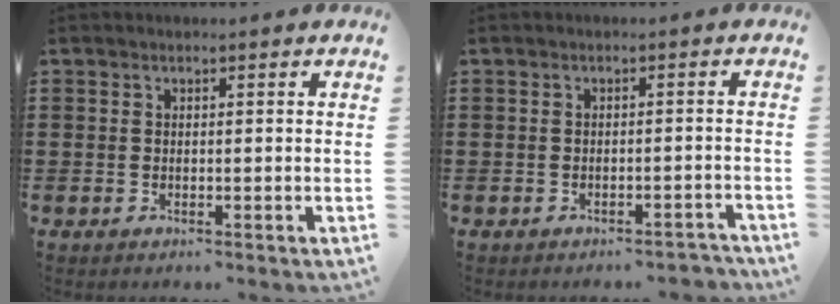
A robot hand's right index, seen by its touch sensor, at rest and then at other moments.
{"total": 1.6, "force": [-1.5, 0.1, 0.5], "torque": [-0.013, -0.002, -0.031]}